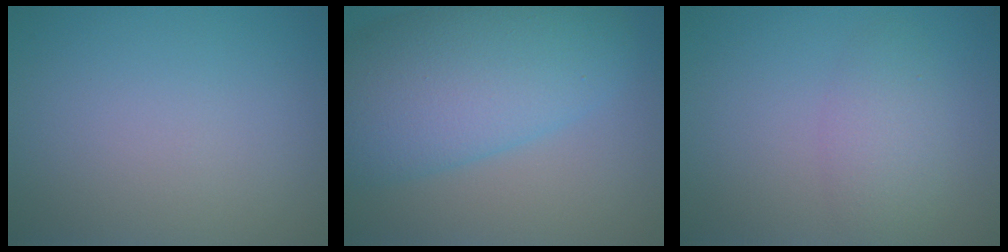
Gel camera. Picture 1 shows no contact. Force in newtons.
{"total": 10.5, "press": 10.5, "slide": 0.3}
{"total": 2.7, "press": 2.7, "slide": 0.1}